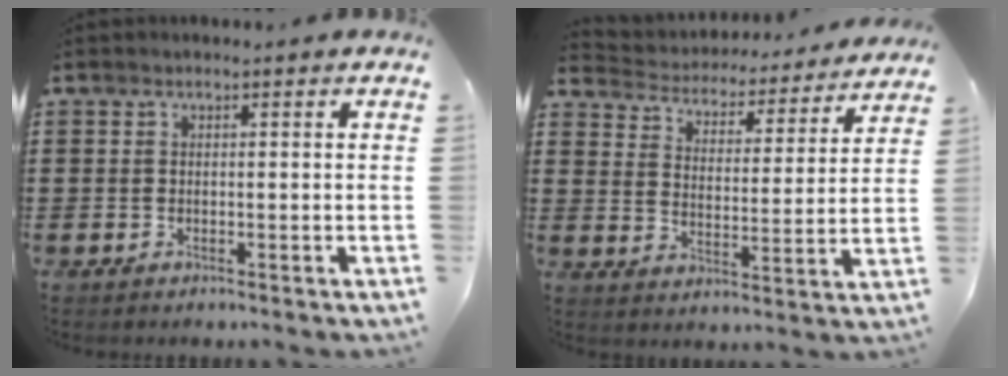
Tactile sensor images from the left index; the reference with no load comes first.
{"total": 4.0, "force": [3.9, 0.4, -0.2], "torque": [-0.024, -0.037, 0.060]}